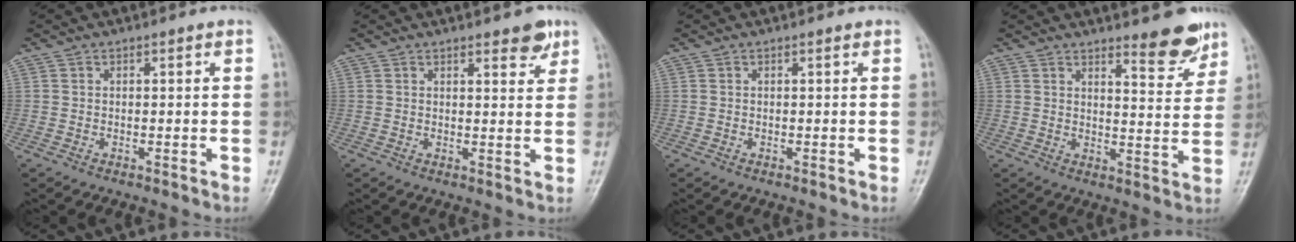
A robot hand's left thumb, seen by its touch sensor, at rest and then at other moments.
{"total": 3.9, "force": [2.7, 1.4, 2.5], "torque": [-0.018, -0.015, 0.033]}
{"total": 0.0}
{"total": 7.0, "force": [5.4, 1.7, 4.1], "torque": [-0.037, -0.045, 0.077]}